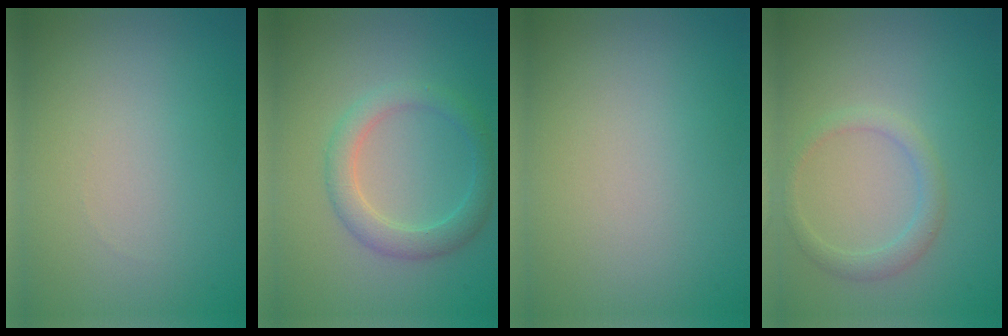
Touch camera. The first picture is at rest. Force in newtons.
{"total": 3.0, "press": 3.0, "slide": 0.2}
{"total": 0.0}
{"total": 1.8, "press": 1.8, "slide": 0.1}